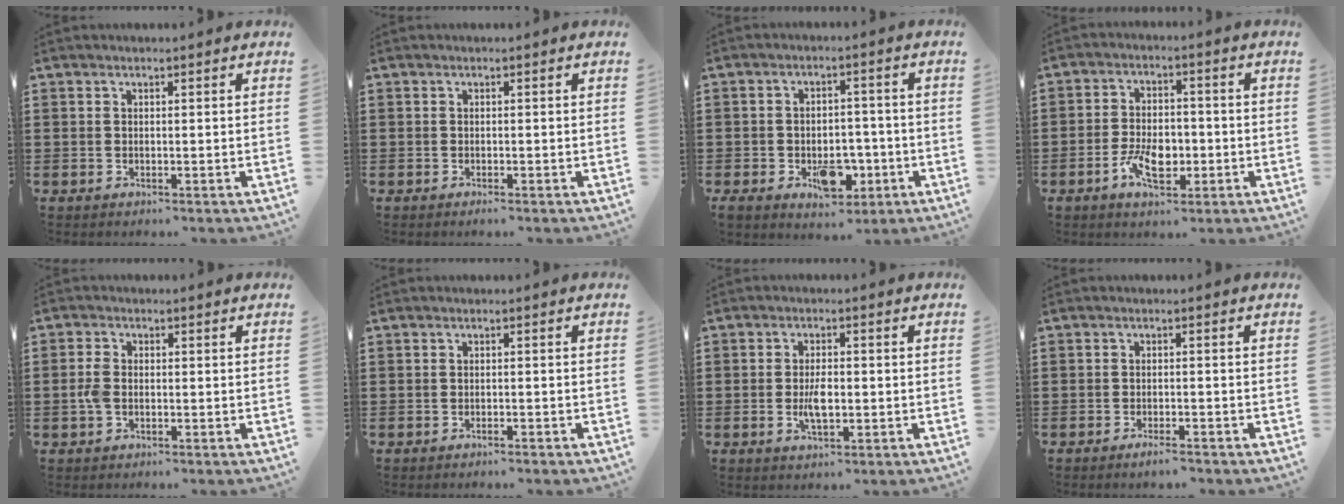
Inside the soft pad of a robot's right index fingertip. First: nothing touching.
{"total": 0.6, "force": [-0.5, -0.1, 0.2], "torque": [-0.005, -0.004, -0.010]}
{"total": 7.2, "force": [-3.0, 4.3, 5.0], "torque": [-0.063, 0.012, -0.050]}
{"total": 6.5, "force": [-2.2, 3.5, 5.0], "torque": [-0.095, 0.001, -0.042]}
{"total": 2.7, "force": [-0.6, 1.6, 2.1], "torque": [-0.062, -0.006, -0.017]}
{"total": 0.8, "force": [-0.7, -0.1, 0.3], "torque": [-0.009, -0.005, -0.013]}
{"total": 3.9, "force": [-0.7, 1.5, 3.6], "torque": [-0.072, -0.001, -0.013]}
{"total": 1.9, "force": [-1.6, 0.0, 1.0], "torque": [-0.018, -0.003, -0.030]}